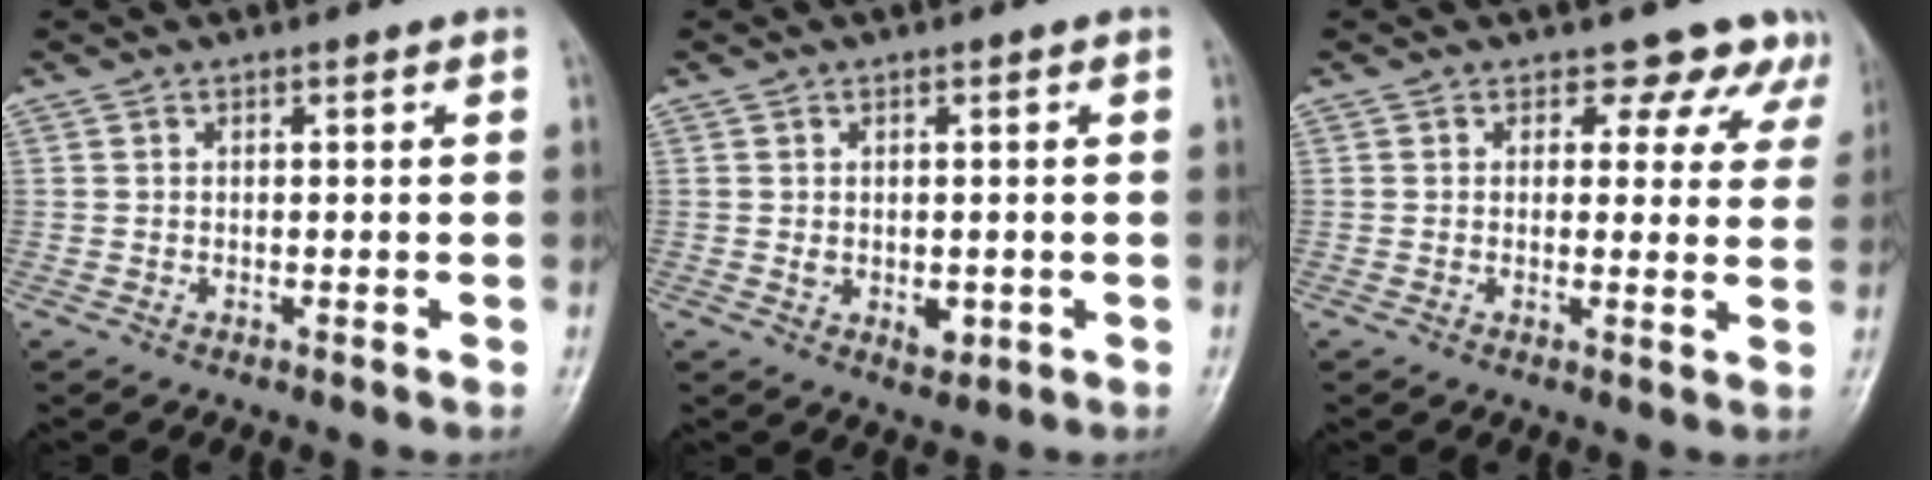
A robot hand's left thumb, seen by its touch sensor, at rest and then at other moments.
{"total": 3.3, "force": [-0.4, 2.2, 2.4], "torque": [-0.025, -0.004, 0.000]}
{"total": 6.5, "force": [5.1, 3.9, 0.9], "torque": [0.034, -0.024, 0.037]}